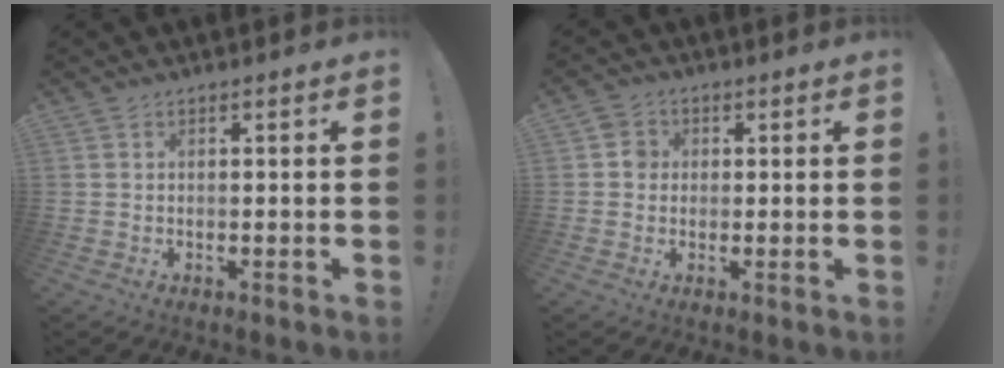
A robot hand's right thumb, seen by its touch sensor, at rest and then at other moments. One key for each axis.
{"total": 2.0, "fx": -0.1, "fy": 1.9, "fz": 0.7, "tx": -0.006, "ty": 0.003, "tz": -0.004}